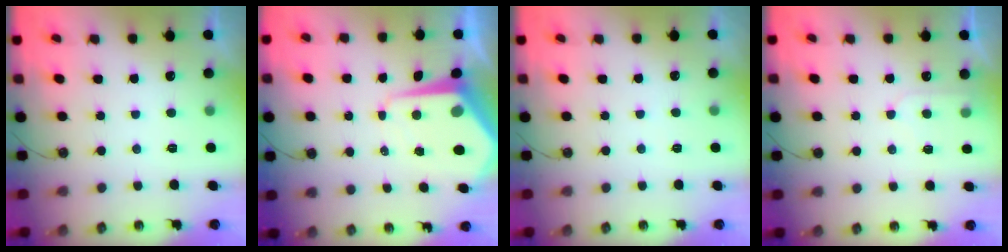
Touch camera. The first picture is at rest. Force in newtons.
{"total": 8.3, "press": 8.3, "slide": 0.7}
{"total": 2.4, "press": 2.4, "slide": 0.4}
{"total": 5.0, "press": 5.0, "slide": 0.5}